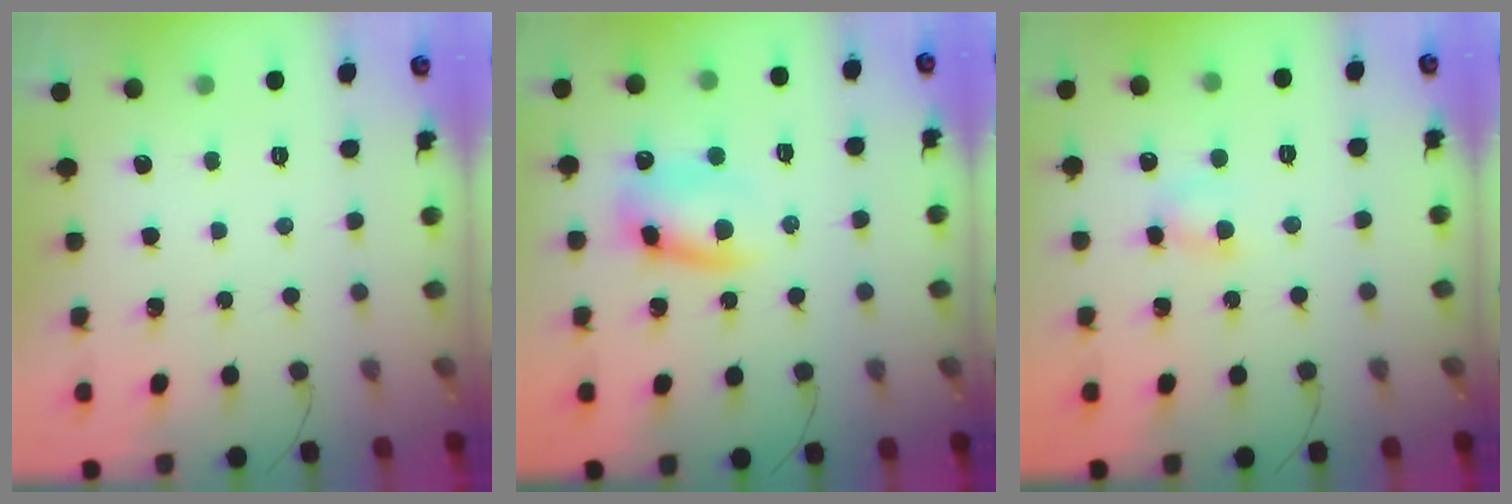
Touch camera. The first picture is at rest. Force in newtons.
{"total": 11.3, "press": 11.1, "slide": 2.1}
{"total": 3.8, "press": 3.6, "slide": 1.3}